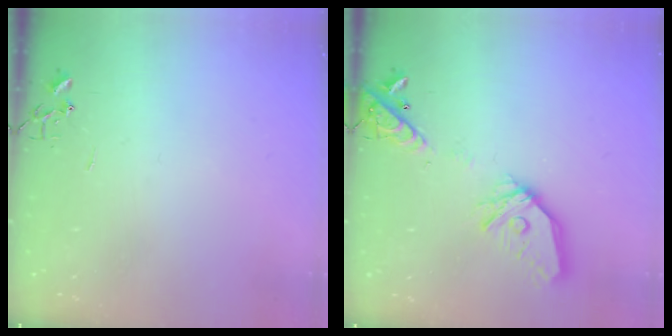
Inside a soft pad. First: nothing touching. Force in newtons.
{"total": 18.3, "press": 18.2, "slide": 2.6}